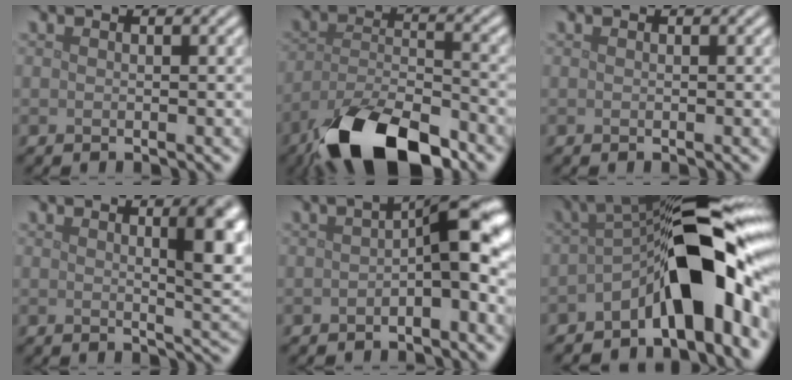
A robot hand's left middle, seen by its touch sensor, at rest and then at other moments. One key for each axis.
{"total": 11.3, "fx": -8.0, "fy": 4.0, "fz": 6.9, "tx": -0.131, "ty": -0.011, "tz": -0.147}
{"total": 0.0}
{"total": 5.6, "fx": 1.5, "fy": 1.6, "fz": 5.1, "tx": -0.049, "ty": 0.003, "tz": 0.022}
{"total": 5.0, "fx": -0.7, "fy": 1.6, "fz": 4.7, "tx": -0.064, "ty": 0.014, "tz": -0.019}
{"total": 12.5, "fx": -3.6, "fy": 5.1, "fz": 10.8, "tx": -0.148, "ty": 0.009, "tz": -0.067}